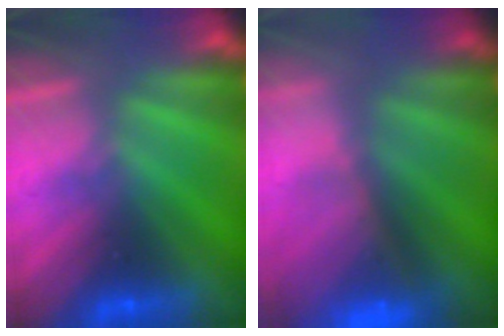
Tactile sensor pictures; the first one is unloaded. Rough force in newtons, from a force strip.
{"total": 6.5}